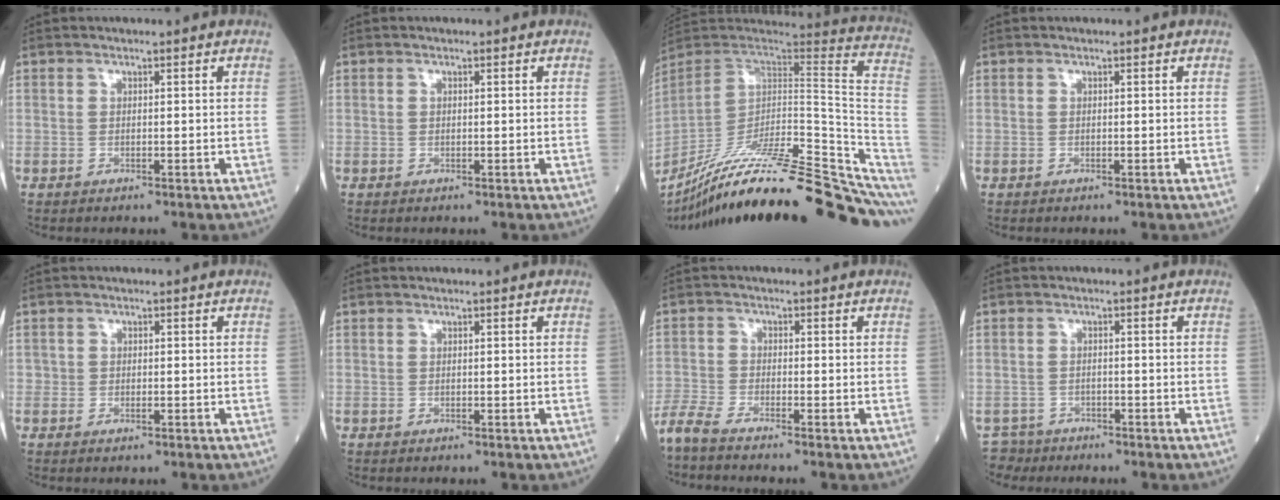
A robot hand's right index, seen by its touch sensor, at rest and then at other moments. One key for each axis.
{"total": 0.0}
{"total": 31.1, "fx": -24.4, "fy": 2.3, "fz": 19.2, "tx": -0.204, "ty": -0.019, "tz": -0.368}
{"total": 0.0}
{"total": 1.1, "fx": -0.4, "fy": 0.7, "fz": 0.8, "tx": -0.012, "ty": -0.001, "tz": -0.004}
{"total": 0.0}
{"total": 4.7, "fx": -4.3, "fy": -0.6, "fz": 2.0, "tx": -0.040, "ty": -0.013, "tz": -0.085}
{"total": 3.0, "fx": -2.4, "fy": 1.3, "fz": -1.1, "tx": 0.017, "ty": -0.001, "tz": -0.048}